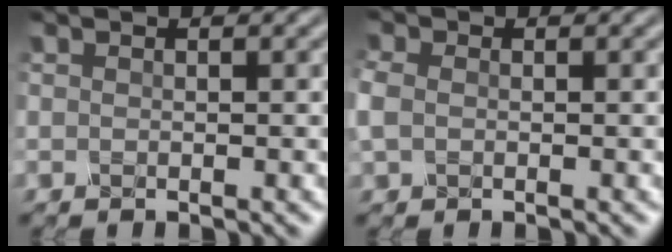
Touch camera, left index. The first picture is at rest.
{"total": 1.8, "force": [-0.1, 1.5, 1.0], "torque": [-0.027, 0.003, -0.007]}